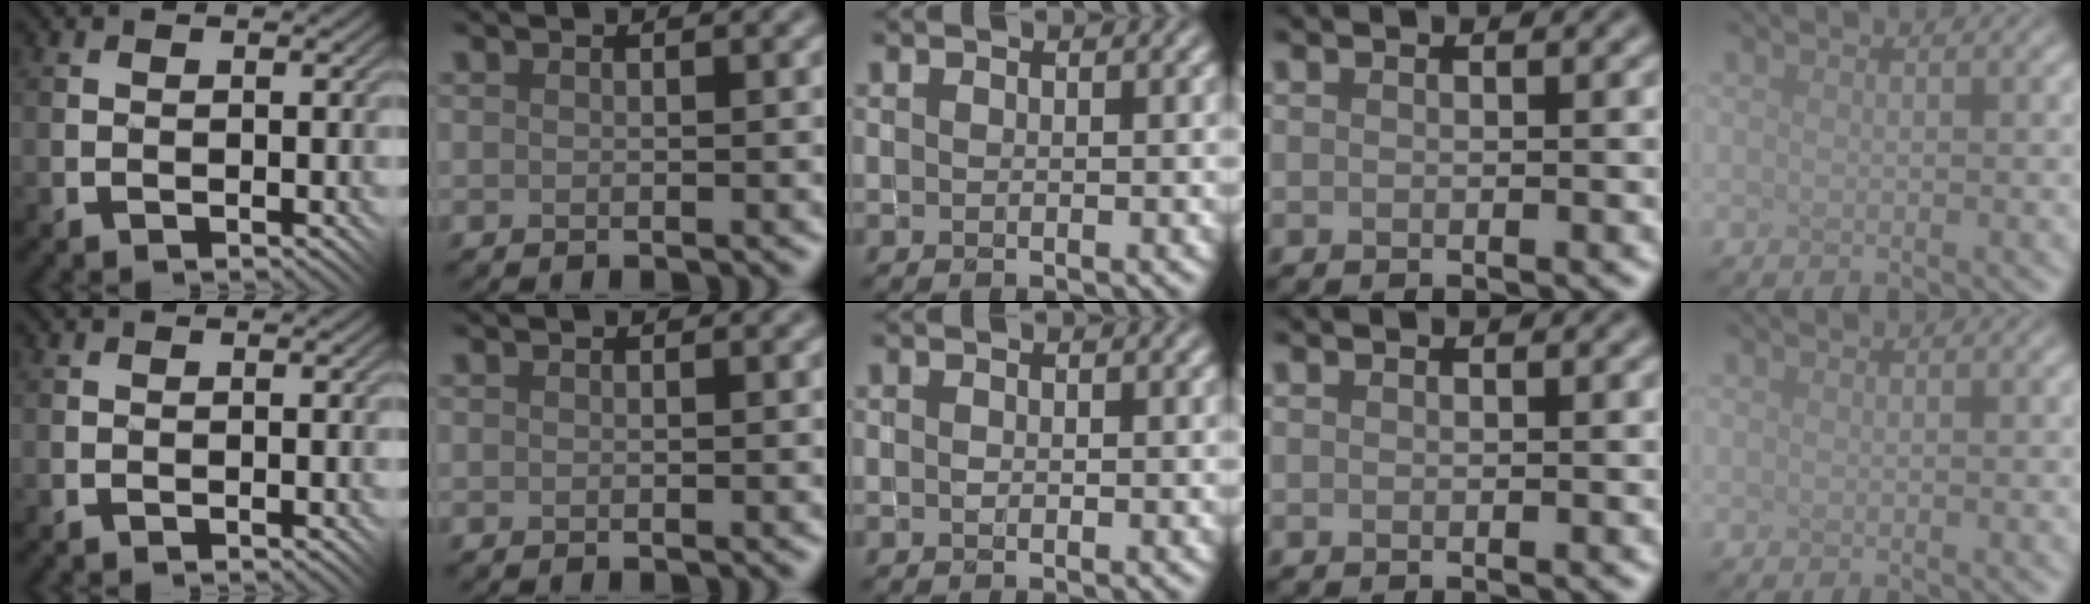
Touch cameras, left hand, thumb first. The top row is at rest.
{}